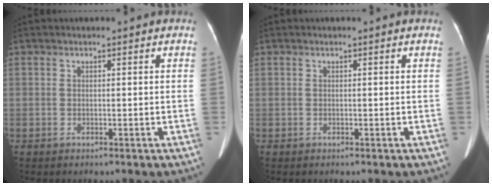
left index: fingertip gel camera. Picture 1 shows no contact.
{"total": 0.0}